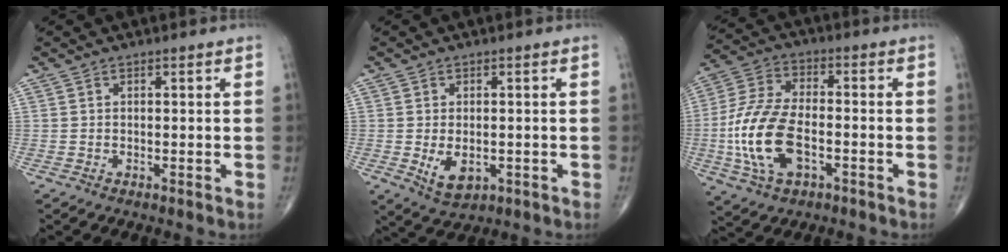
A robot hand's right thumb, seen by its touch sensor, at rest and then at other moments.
{"total": 5.3, "force": [-1.2, 3.2, 4.1], "torque": [-0.059, -0.008, -0.008]}
{"total": 15.5, "force": [-3.7, 8.4, 12.4], "torque": [-0.263, 0.019, -0.069]}